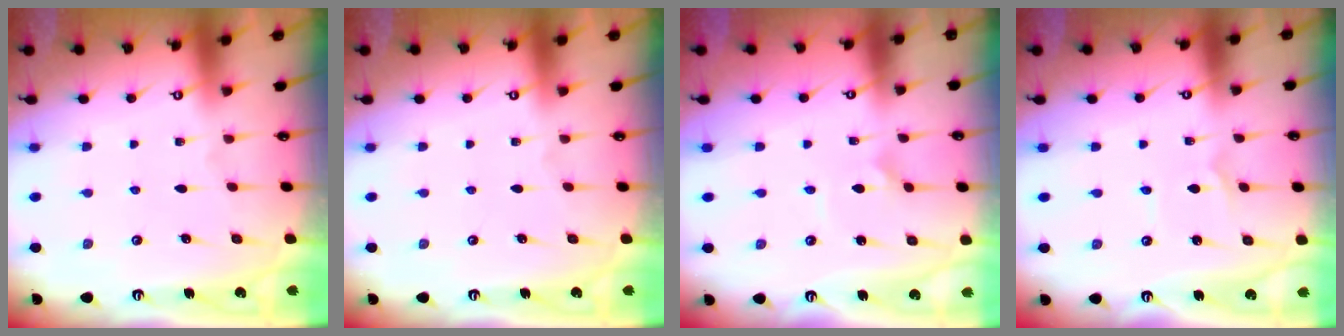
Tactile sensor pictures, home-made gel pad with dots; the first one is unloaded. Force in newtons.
{"total": 0.0}
{"total": 2.7, "press": 2.6, "slide": 0.3}
{"total": 1.3, "press": 1.3, "slide": 0.1}